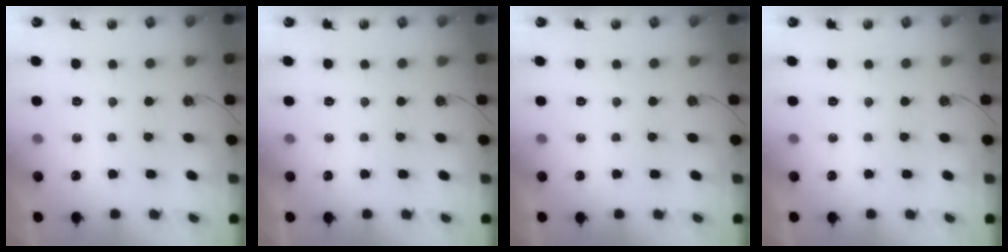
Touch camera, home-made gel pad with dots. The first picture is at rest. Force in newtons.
{"total": 0.0}
{"total": 0.0}
{"total": 0.0}